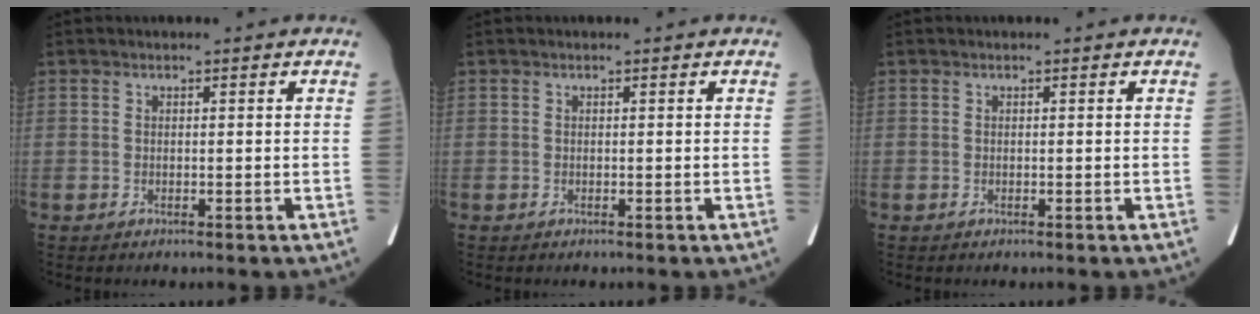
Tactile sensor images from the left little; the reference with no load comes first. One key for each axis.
{"total": 0.0}
{"total": 0.0}